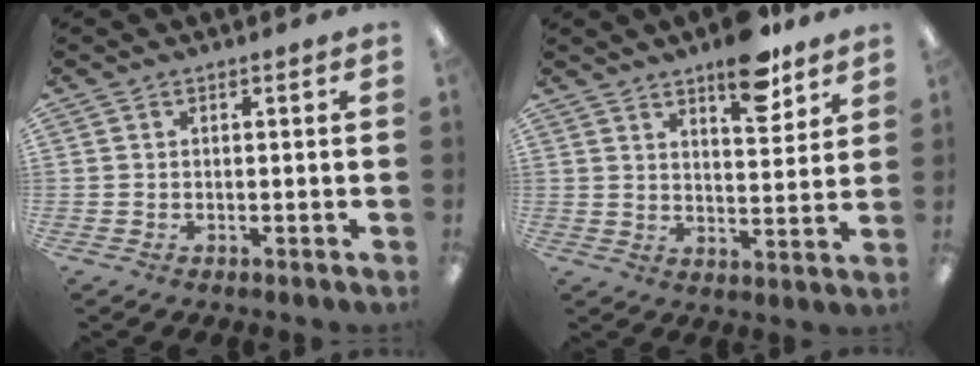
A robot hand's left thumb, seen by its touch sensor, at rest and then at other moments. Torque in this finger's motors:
{"motor_torque": [0.58, 0.08, 0.72, -0.75, 0.04]}